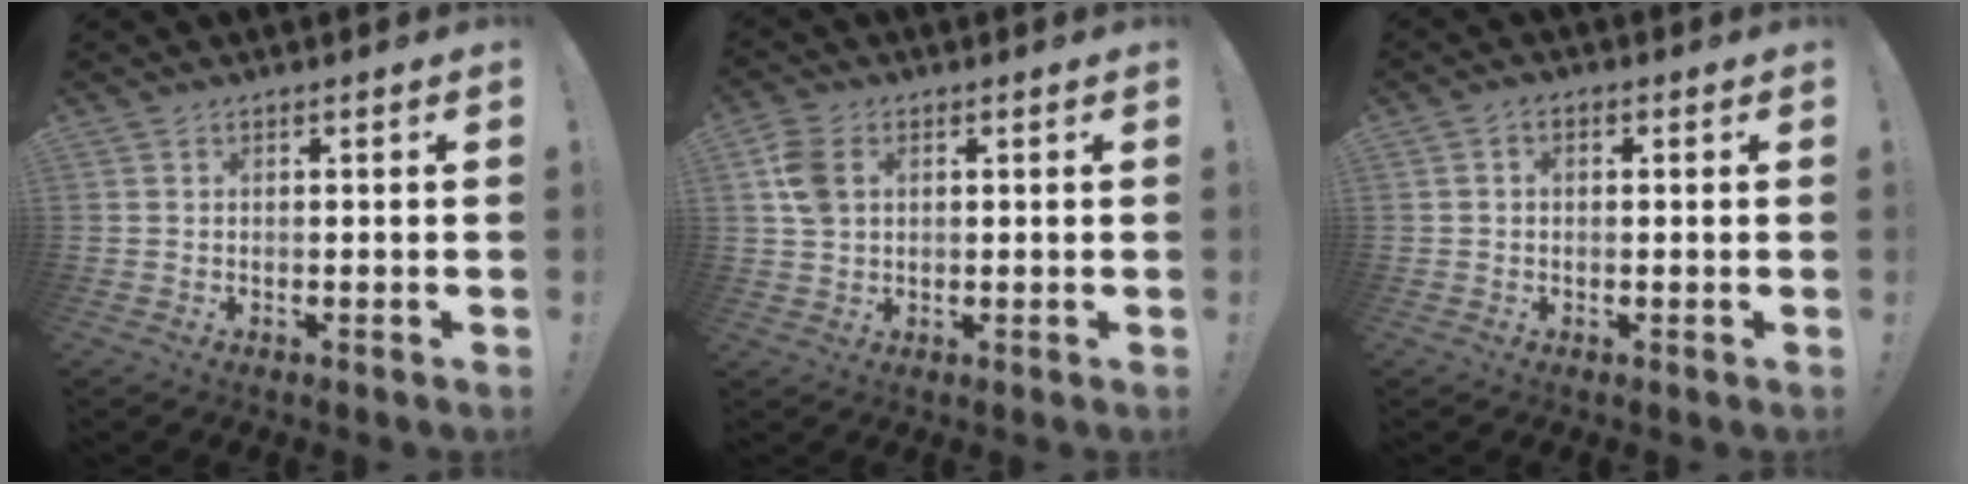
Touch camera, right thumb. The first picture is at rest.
{"total": 7.3, "force": [2.2, 5.0, 4.8], "torque": [-0.096, 0.006, 0.044]}
{"total": 2.1, "force": [0.0, 1.5, 1.5], "torque": [-0.028, 0.007, -0.001]}